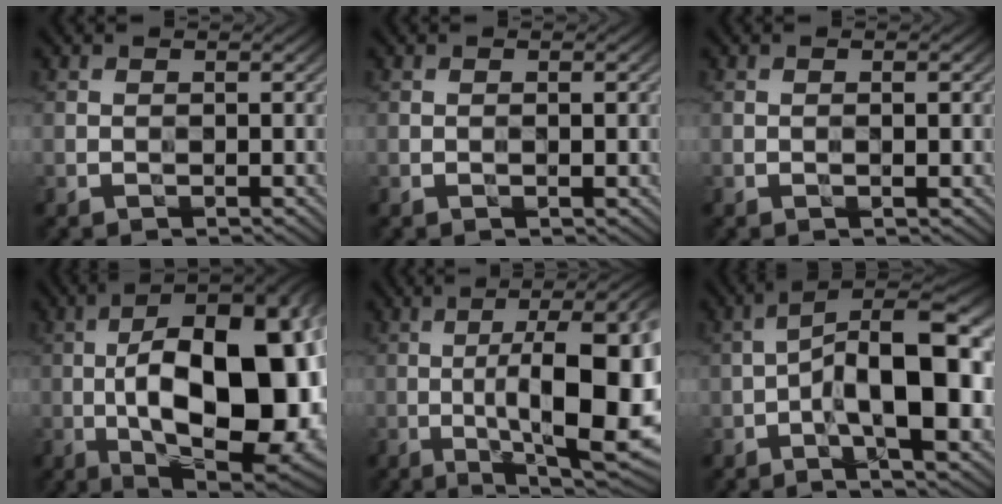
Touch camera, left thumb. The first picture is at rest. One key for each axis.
{"total": 1.1, "fx": -0.1, "fy": 0.0, "fz": 1.1, "tx": -0.018, "ty": 0.000, "tz": -0.002}
{"total": 1.4, "fx": -0.1, "fy": 0.1, "fz": 1.4, "tx": -0.025, "ty": 0.000, "tz": -0.003}
{"total": 21.5, "fx": -1.6, "fy": 9.5, "fz": 19.3, "tx": -0.283, "ty": 0.010, "tz": -0.041}
{"total": 18.6, "fx": -1.9, "fy": 5.7, "fz": 17.6, "tx": -0.242, "ty": 0.002, "tz": -0.031}
{"total": 14.9, "fx": -2.0, "fy": 5.8, "fz": 13.5, "tx": -0.208, "ty": 0.015, "tz": -0.036}